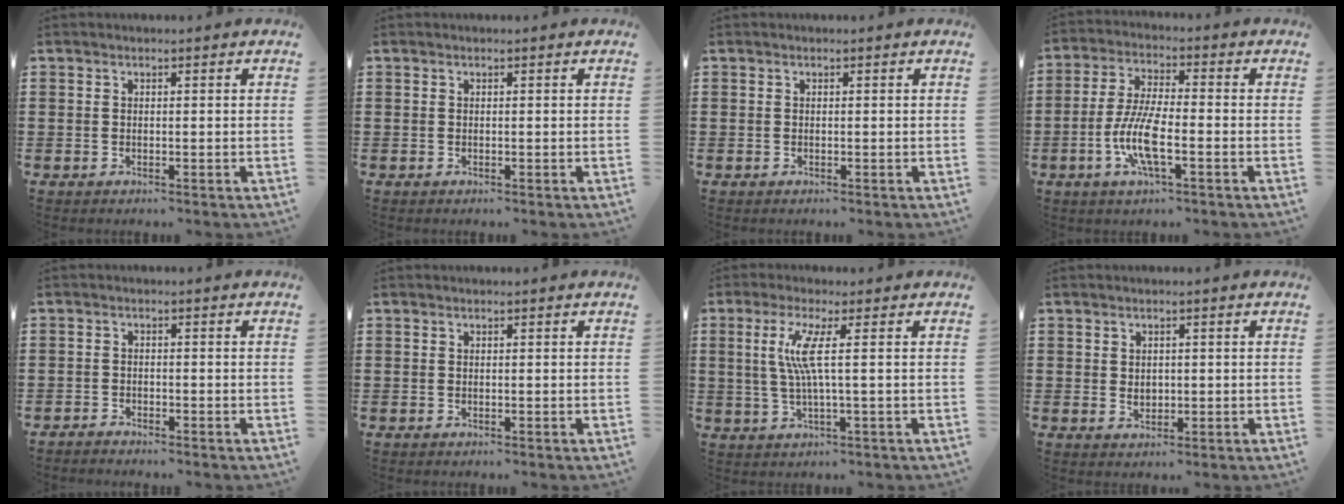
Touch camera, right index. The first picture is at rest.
{"total": 0.0}
{"total": 0.0}
{"total": 8.4, "force": [-2.7, 2.3, 7.7], "torque": [-0.173, -0.015, -0.056]}
{"total": 1.2, "force": [-1.2, 0.2, -0.1], "torque": [-0.001, 0.004, -0.025]}
{"total": 0.0}
{"total": 5.9, "force": [1.0, -0.6, 5.7], "torque": [-0.124, -0.014, 0.010]}
{"total": 1.5, "force": [0.2, 1.2, 0.8], "torque": [-0.017, 0.009, 0.003]}